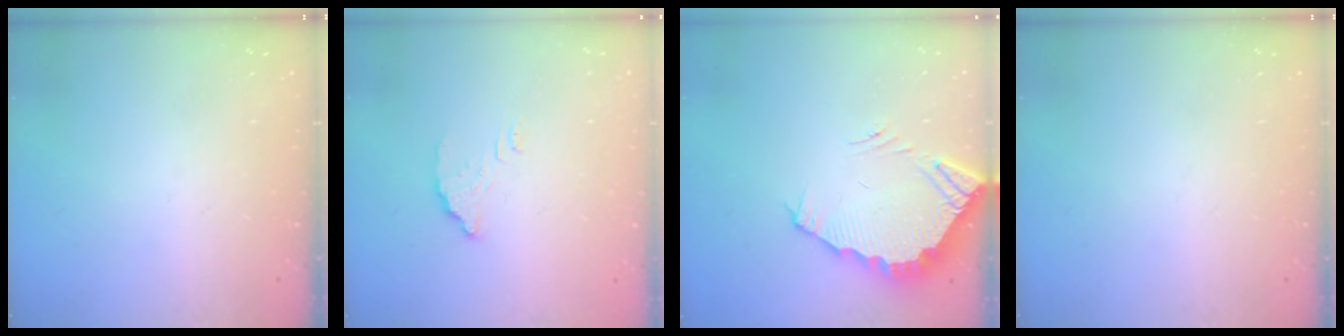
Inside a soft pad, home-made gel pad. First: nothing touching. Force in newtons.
{"total": 3.3, "press": 3.3, "slide": 0.4}
{"total": 3.7, "press": 3.7, "slide": 0.2}
{"total": 0.0}